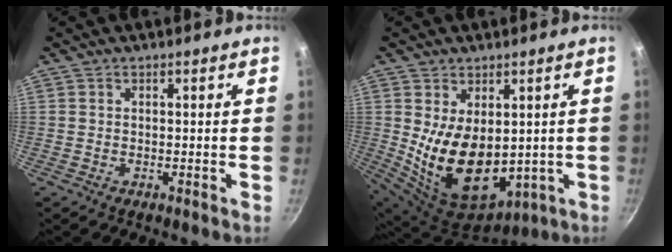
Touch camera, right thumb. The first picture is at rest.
{"total": 16.3, "force": [0.8, 10.4, 12.5], "torque": [-0.206, -0.036, 0.048]}